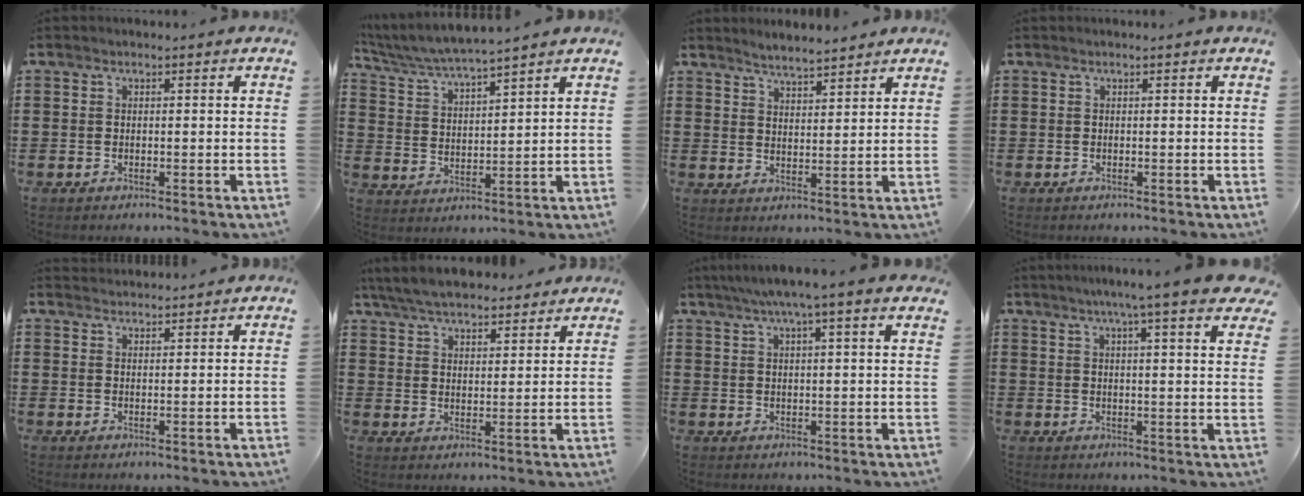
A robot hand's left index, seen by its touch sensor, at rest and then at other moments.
{"total": 4.6, "force": [4.3, -0.4, 1.4], "torque": [-0.048, -0.026, 0.071]}
{"total": 3.4, "force": [3.3, -0.2, 0.2], "torque": [-0.014, -0.010, 0.061]}
{"total": 0.0}
{"total": 2.0, "force": [2.0, 0.0, -0.3], "torque": [0.001, -0.002, 0.039]}
{"total": 5.9, "force": [5.6, 1.1, 1.2], "torque": [-0.047, -0.017, 0.104]}
{"total": 5.1, "force": [3.9, -0.3, 3.2], "torque": [-0.074, -0.005, 0.067]}
{"total": 5.9, "force": [4.6, -0.5, 3.7], "torque": [-0.079, -0.018, 0.074]}